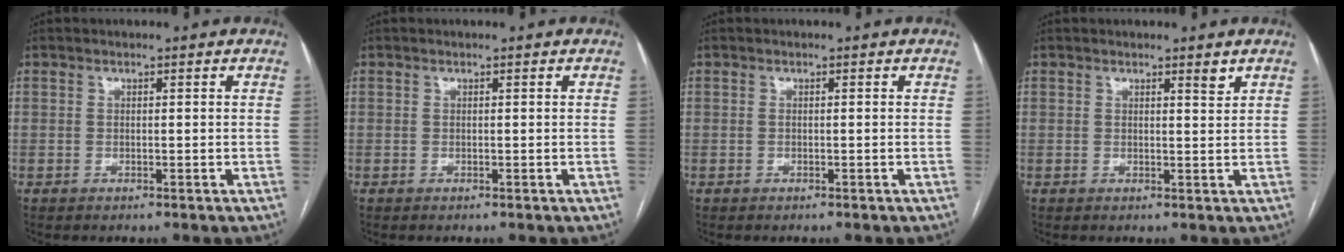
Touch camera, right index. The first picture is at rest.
{"total": 0.0}
{"total": 0.0}
{"total": 1.3, "force": [1.0, 0.1, 0.9], "torque": [-0.014, -0.006, 0.015]}